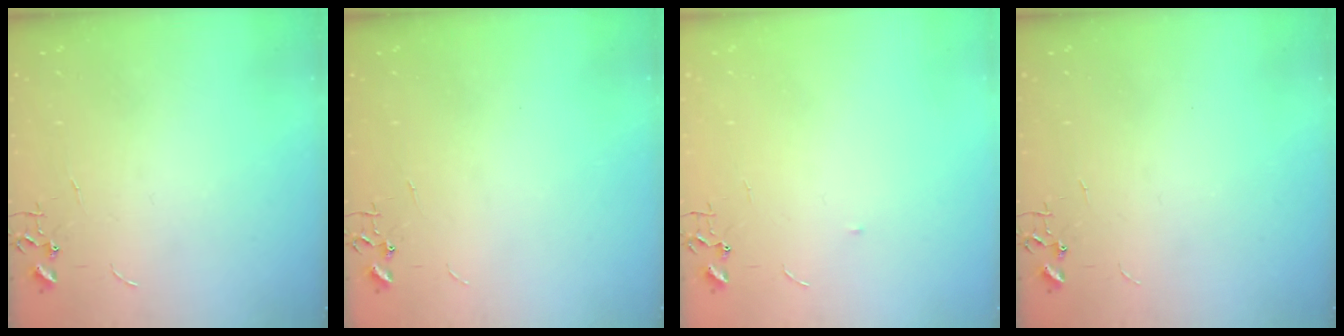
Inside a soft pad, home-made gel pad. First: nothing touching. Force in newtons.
{"total": 0.0}
{"total": 3.4, "press": 3.3, "slide": 0.5}
{"total": 0.0}